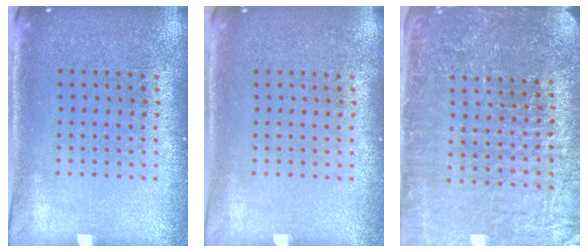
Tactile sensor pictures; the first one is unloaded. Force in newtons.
{"total": 0.0}
{"total": 5.0, "press": 4.6, "slide": 1.9}